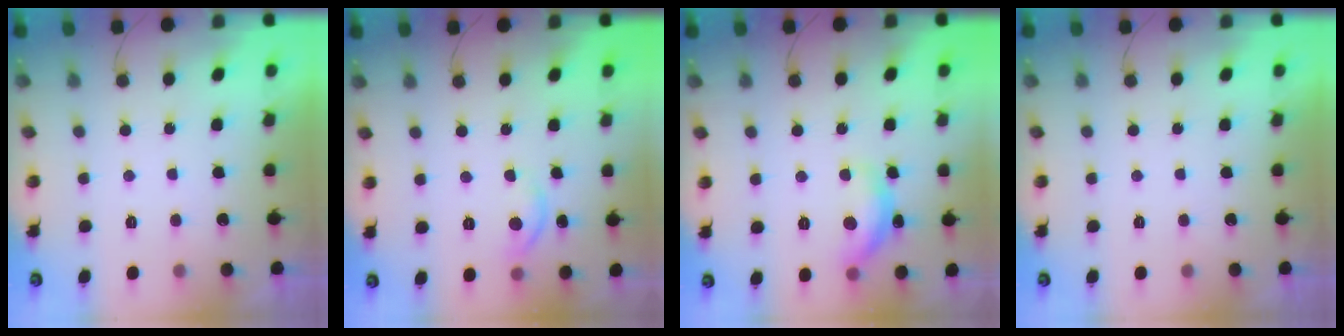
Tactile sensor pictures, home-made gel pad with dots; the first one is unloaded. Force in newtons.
{"total": 5.5, "press": 5.5, "slide": 0.6}
{"total": 13.2, "press": 13.1, "slide": 0.7}
{"total": 0.0}